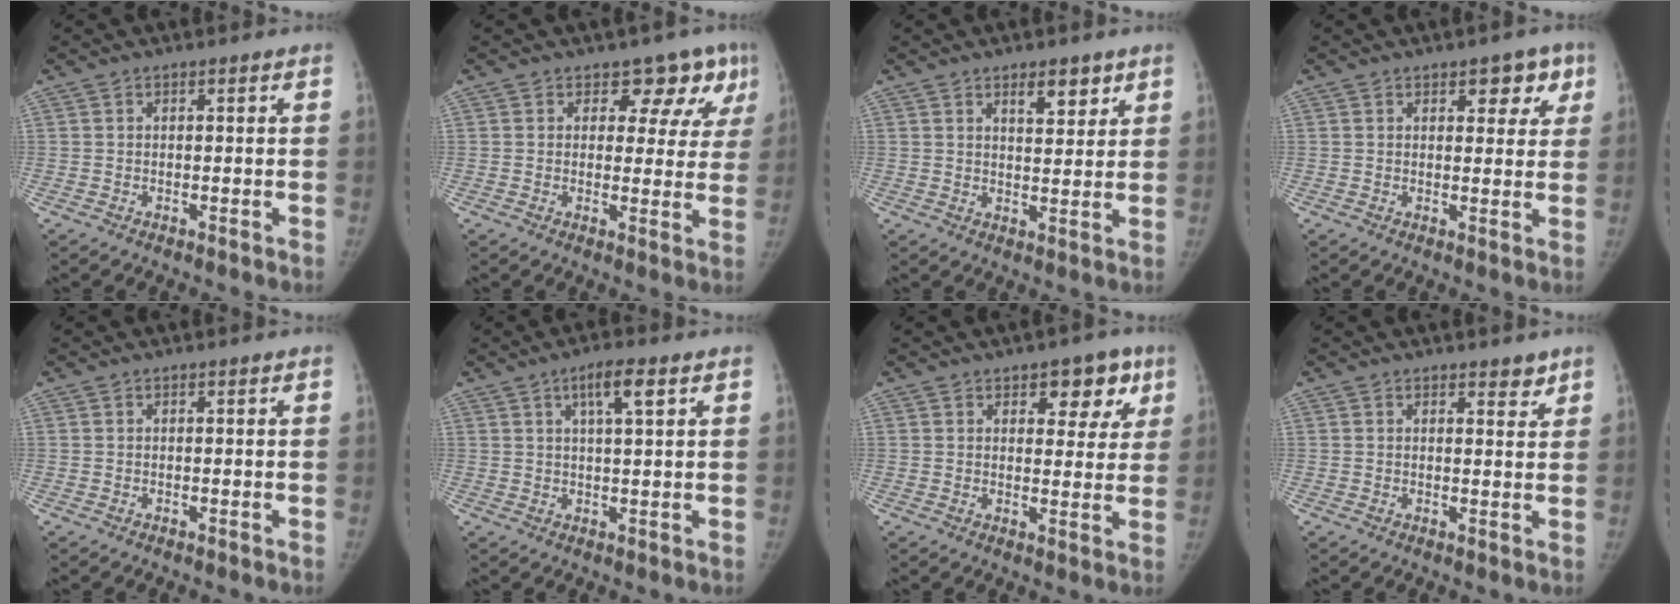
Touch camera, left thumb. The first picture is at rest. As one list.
[{"total": 8.1, "force": [5.1, 5.4, 3.2], "torque": [0.008, -0.022, 0.045]}, {"total": 5.5, "force": [3.4, 2.4, 3.6], "torque": [-0.030, -0.022, 0.051]}, {"total": 5.8, "force": [2.9, 3.3, 3.7], "torque": [-0.007, -0.010, 0.032]}, {"total": 0.0}, {"total": 5.1, "force": [2.3, 1.0, 4.5], "torque": [-0.076, -0.001, 0.041]}, {"total": 7.8, "force": [4.1, 4.6, 4.9], "torque": [-0.016, -0.014, 0.048]}, {"total": 2.4, "force": [1.9, 1.1, 1.0], "torque": [0.001, -0.013, 0.025]}]